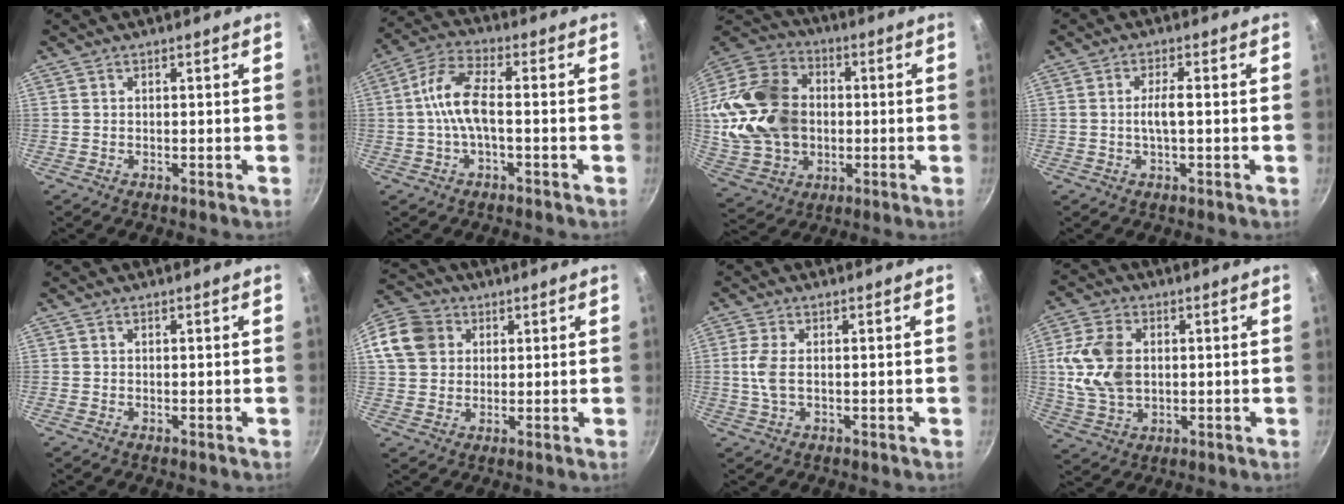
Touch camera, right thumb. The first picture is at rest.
{"total": 8.3, "force": [-1.2, 3.4, 7.5], "torque": [-0.163, 0.030, -0.034]}
{"total": 22.4, "force": [0.6, 17.4, 14.1], "torque": [-0.256, 0.030, 0.022]}
{"total": 3.4, "force": [-0.3, 0.8, 3.3], "torque": [-0.066, 0.010, -0.006]}
{"total": 0.0}
{"total": 11.7, "force": [3.2, 10.0, 5.3], "torque": [-0.089, 0.017, 0.047]}
{"total": 4.6, "force": [-0.2, 2.0, 4.1], "torque": [-0.100, 0.004, -0.006]}
{"total": 11.9, "force": [1.2, 8.2, 8.5], "torque": [-0.154, 0.001, 0.024]}